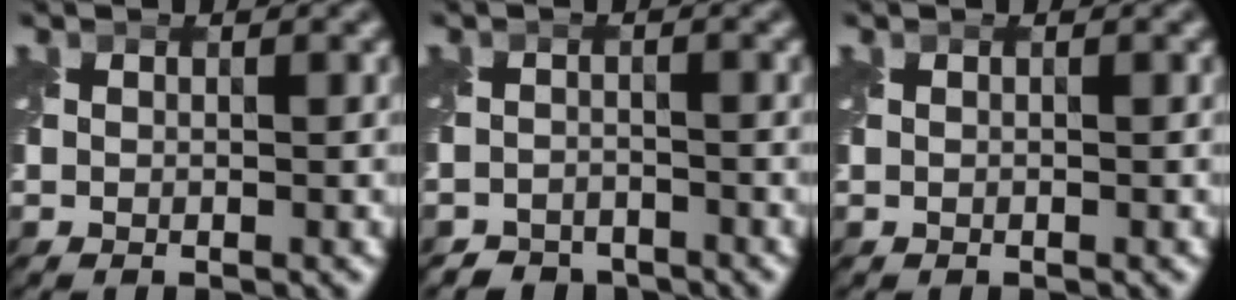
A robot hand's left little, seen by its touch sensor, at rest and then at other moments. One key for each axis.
{"total": 2.6, "fx": -2.4, "fy": 0.9, "fz": -0.2, "tx": 0.015, "ty": -0.004, "tz": -0.048}
{"total": 0.0}